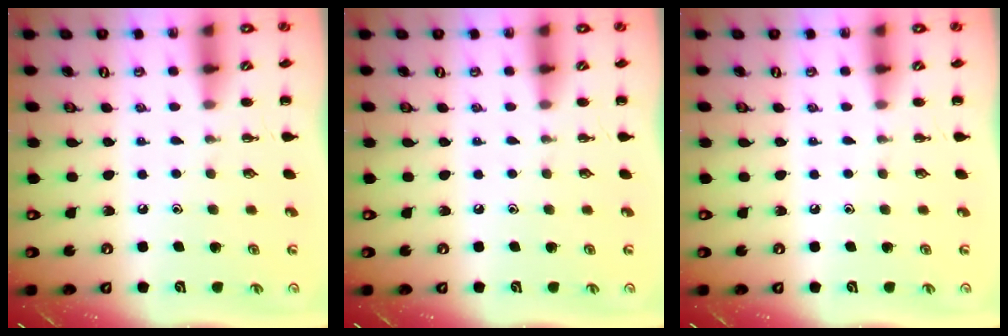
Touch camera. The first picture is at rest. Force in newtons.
{"total": 0.0}
{"total": 0.0}